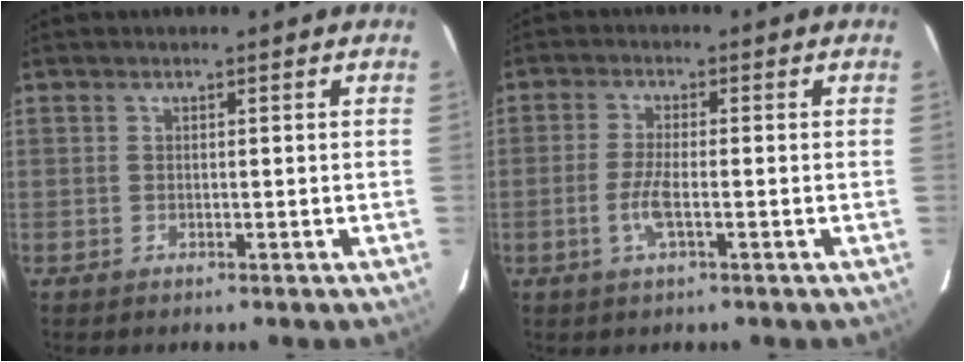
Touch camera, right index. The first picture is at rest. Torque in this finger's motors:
{"motor_torque": [-0.20, -0.08, -0.02, 0.00]}